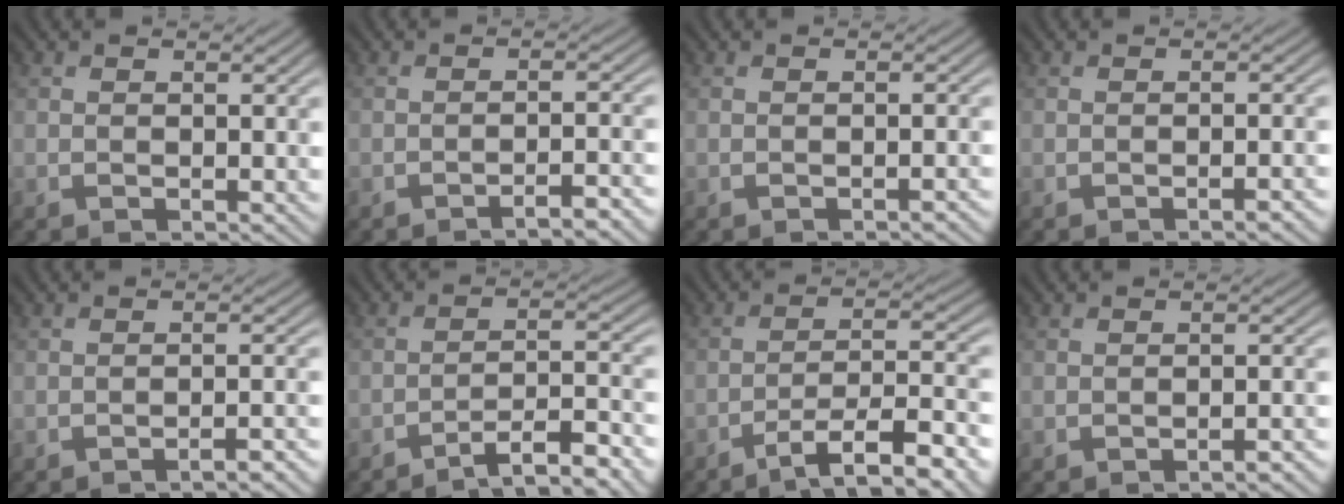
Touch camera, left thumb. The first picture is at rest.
{"total": 3.3, "force": [-2.6, 0.3, 2.0], "torque": [-0.025, 0.014, -0.048]}
{"total": 1.1, "force": [-0.8, 0.1, 0.8], "torque": [-0.005, 0.006, -0.016]}
{"total": 1.7, "force": [-1.1, 0.2, 1.3], "torque": [-0.014, 0.007, -0.022]}
{"total": 2.7, "force": [-2.1, 0.3, 1.7], "torque": [-0.019, 0.011, -0.039]}
{"total": 7.5, "force": [-5.8, 1.3, 4.6], "torque": [-0.066, 0.014, -0.097]}
{"total": 9.6, "force": [-6.2, 2.3, 7.0], "torque": [-0.123, 0.002, -0.097]}
{"total": 2.0, "force": [-1.6, 0.2, 1.2], "torque": [-0.010, 0.008, -0.031]}